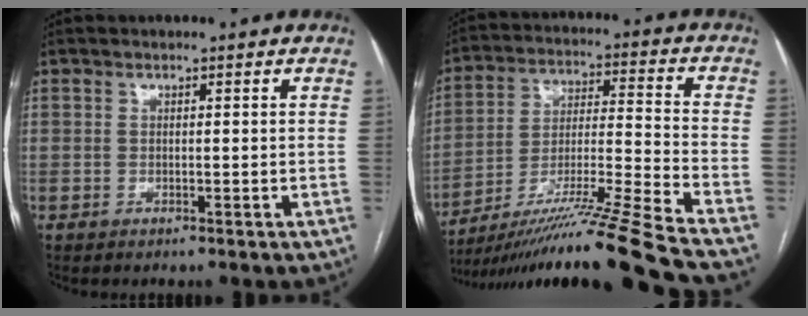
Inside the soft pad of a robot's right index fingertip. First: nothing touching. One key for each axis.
{"total": 21.5, "fx": -17.7, "fy": -3.0, "fz": 11.9, "tx": -0.184, "ty": -0.024, "tz": -0.304}